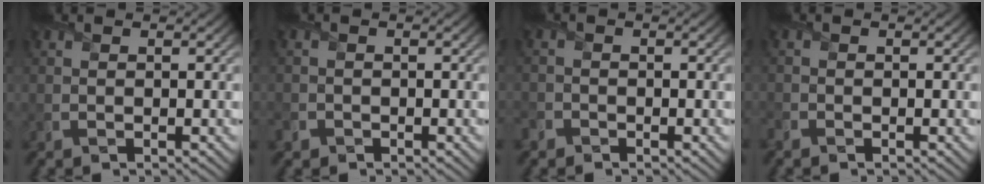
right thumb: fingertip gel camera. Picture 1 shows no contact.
{"total": 1.5, "force": [-1.0, 1.1, 0.2], "torque": [-0.002, -0.004, -0.025]}
{"total": 1.6, "force": [-1.2, 1.0, 0.2], "torque": [-0.006, -0.003, -0.032]}
{"total": 1.0, "force": [-0.9, 0.4, 0.1], "torque": [-0.005, -0.004, -0.024]}